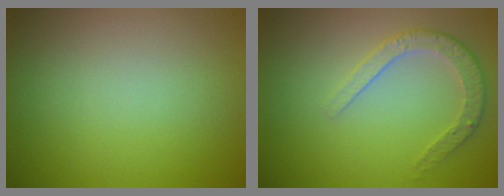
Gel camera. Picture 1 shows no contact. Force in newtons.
{"total": 2.6, "press": 2.5, "slide": 0.8}